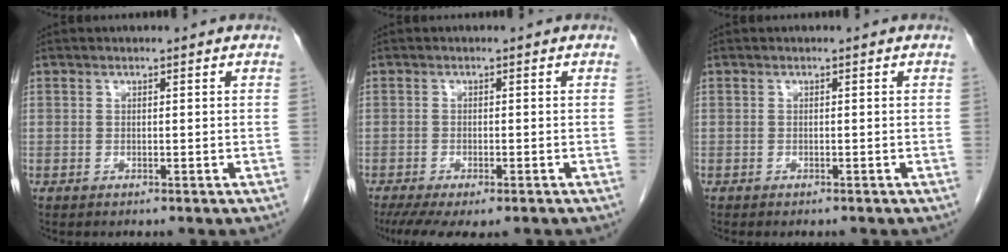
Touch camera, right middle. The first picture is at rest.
{"total": 9.2, "force": [-6.9, 2.6, 5.4], "torque": [-0.089, -0.014, -0.104]}
{"total": 1.4, "force": [-1.3, 0.3, 0.5], "torque": [-0.014, -0.005, -0.016]}